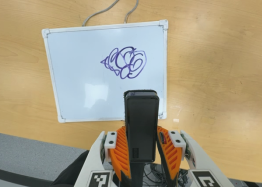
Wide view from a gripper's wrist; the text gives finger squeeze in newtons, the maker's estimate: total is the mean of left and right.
{"total": 5.3, "left": 3.7, "right": 6.9}